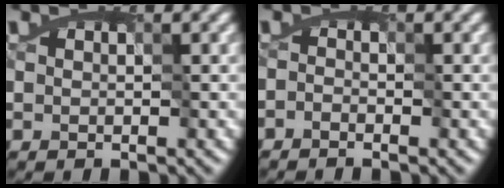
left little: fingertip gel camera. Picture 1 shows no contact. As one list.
[{"total": 1.2, "force": [-1.1, 0.2, 0.3], "torque": [0.000, -0.003, -0.018]}]